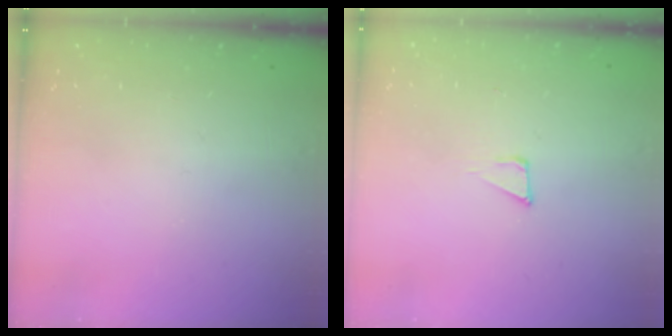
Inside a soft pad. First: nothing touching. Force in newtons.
{"total": 4.6, "press": 4.5, "slide": 0.8}